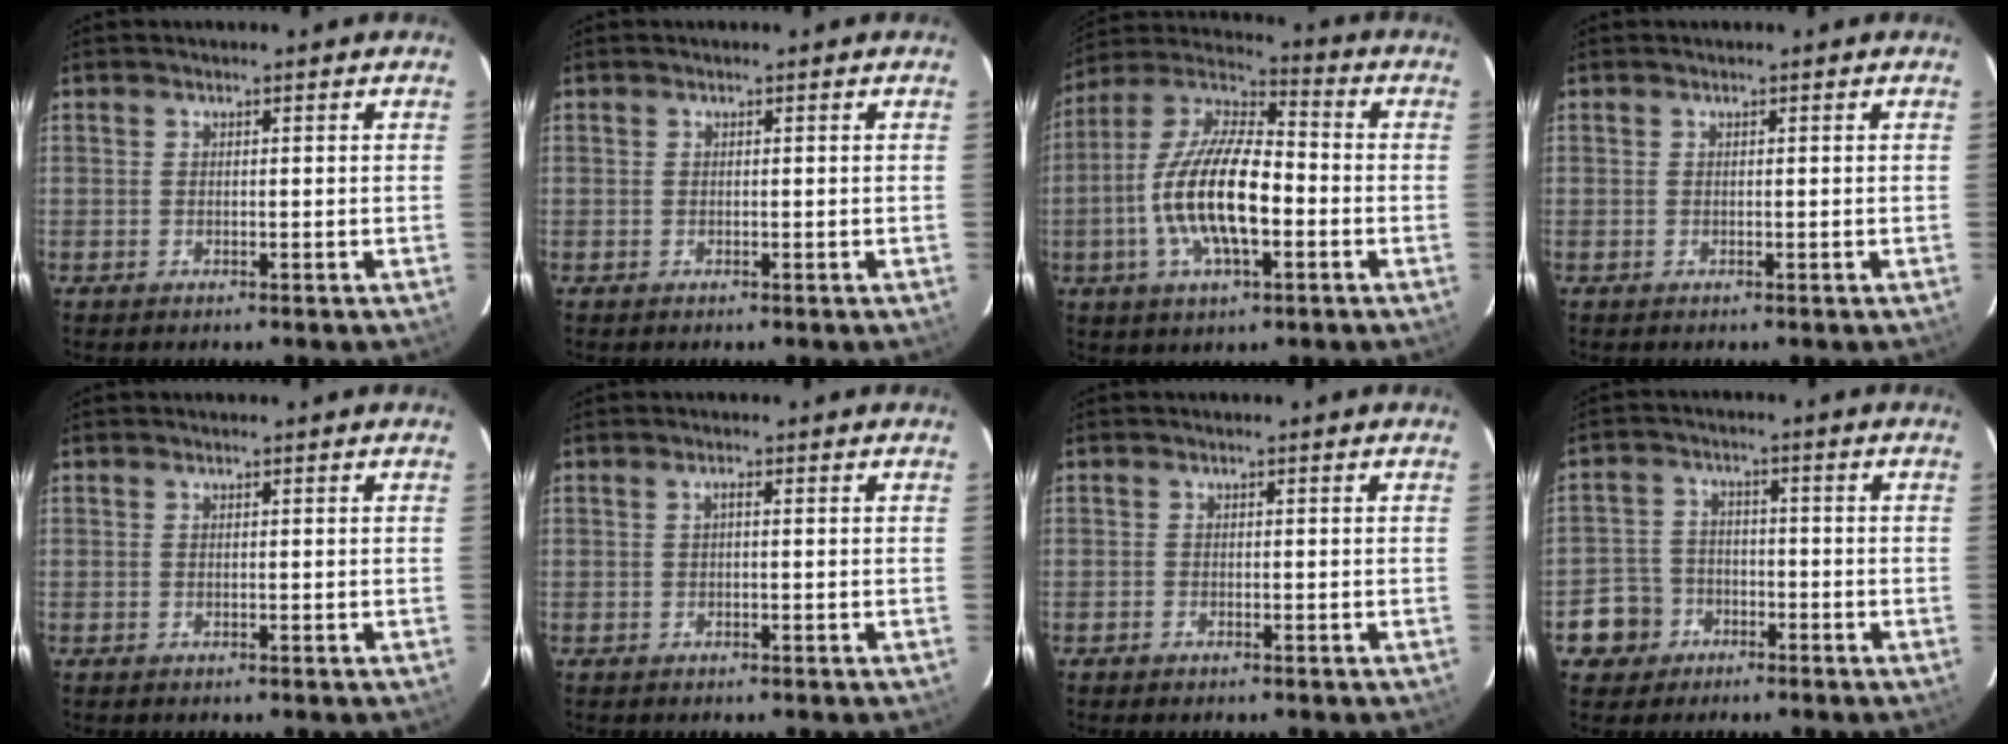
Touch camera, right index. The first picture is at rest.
{"total": 0.0}
{"total": 17.4, "force": [-3.8, 6.5, 15.7], "torque": [-0.311, -0.001, -0.077]}
{"total": 0.0}
{"total": 0.0}
{"total": 0.6, "force": [0.1, 0.1, 0.6], "torque": [-0.009, 0.004, -0.001]}
{"total": 0.9, "force": [-0.7, 0.4, 0.2], "torque": [-0.006, 0.001, -0.014]}
{"total": 6.6, "force": [-3.3, 5.6, 0.8], "torque": [-0.035, 0.024, -0.056]}